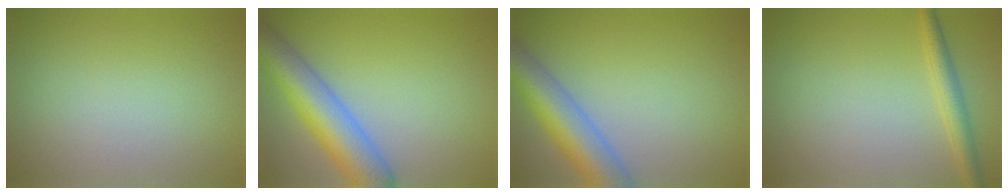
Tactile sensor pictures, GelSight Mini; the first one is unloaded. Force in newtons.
{"total": 7.4, "press": 7.4, "slide": 0.4}
{"total": 6.9, "press": 6.9, "slide": 0.3}
{"total": 2.3, "press": 2.3, "slide": 0.1}